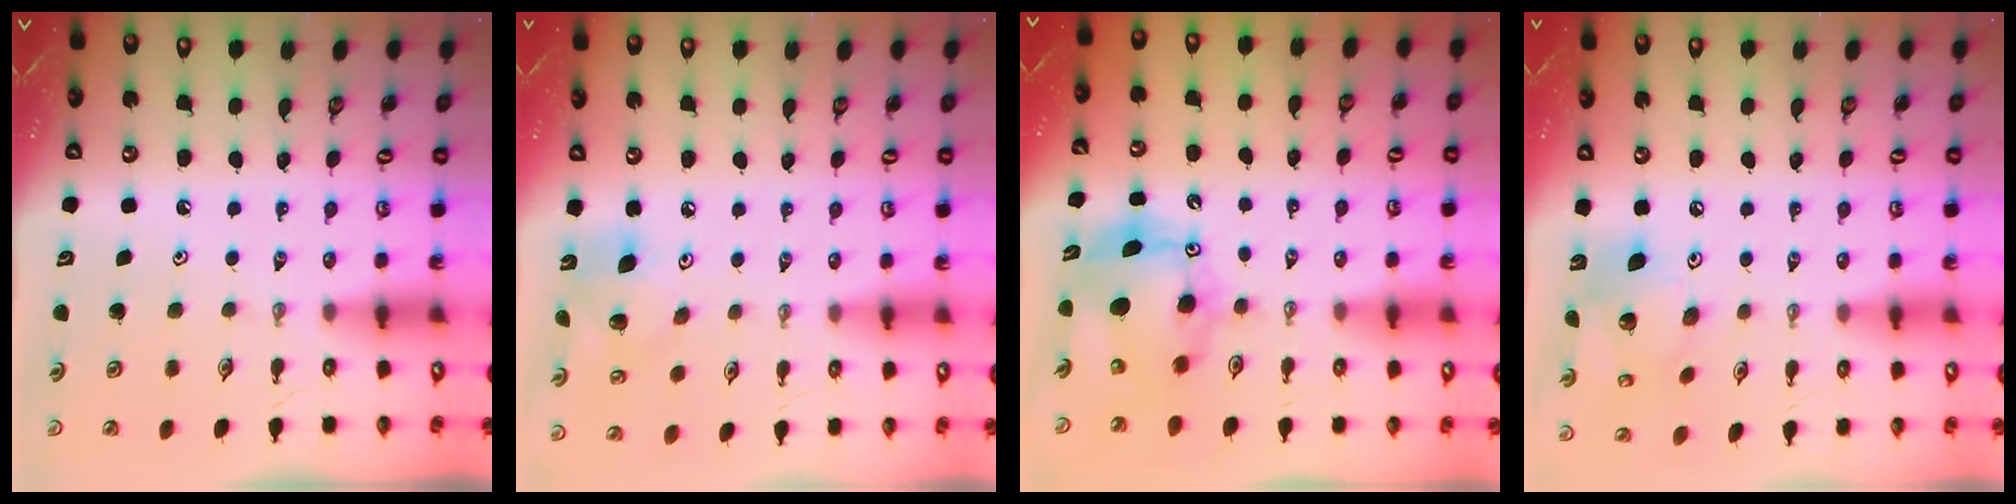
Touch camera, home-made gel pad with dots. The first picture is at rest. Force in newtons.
{"total": 12.0, "press": 11.9, "slide": 2.0}
{"total": 10.8, "press": 10.5, "slide": 2.6}
{"total": 15.6, "press": 15.4, "slide": 2.8}